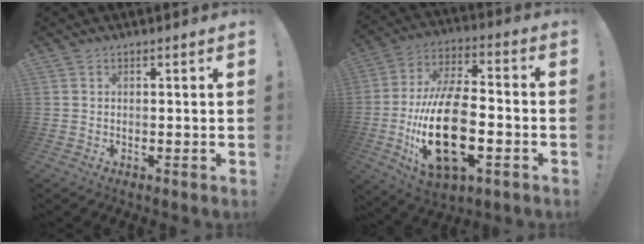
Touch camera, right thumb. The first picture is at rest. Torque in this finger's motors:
{"motor_torque": [2.28, 2.72, 2.30, -0.48, 0.84]}